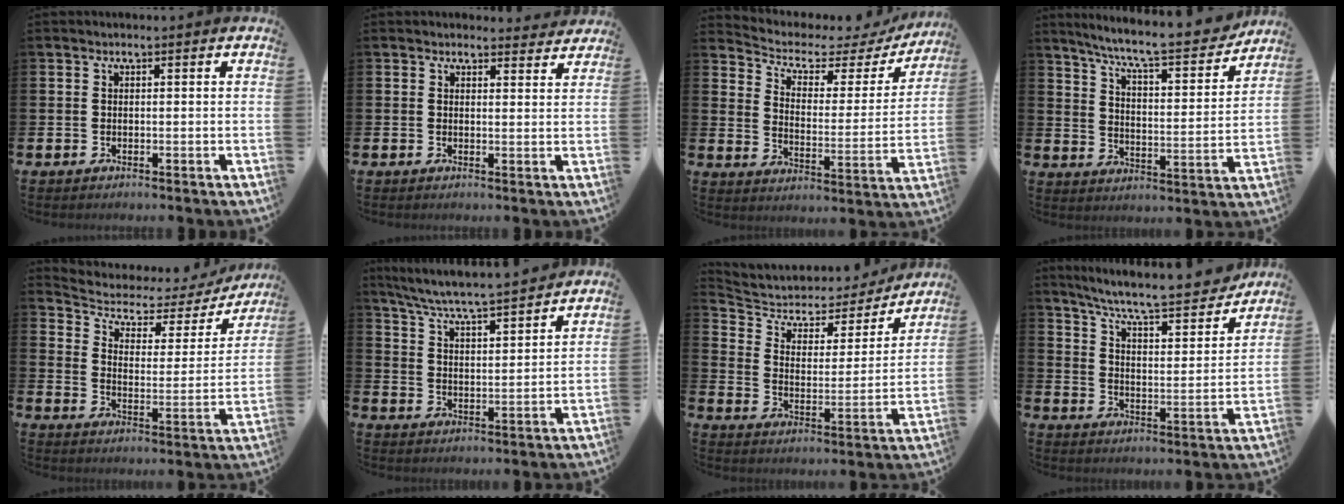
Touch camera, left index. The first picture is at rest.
{"total": 2.3, "force": [2.2, 0.6, 0.0], "torque": [0.003, -0.011, 0.038]}
{"total": 4.3, "force": [3.4, 2.1, 1.4], "torque": [-0.059, -0.026, 0.047]}
{"total": 9.1, "force": [8.3, 0.8, 3.5], "torque": [-0.094, -0.057, 0.141]}
{"total": 4.2, "force": [3.2, 2.2, 1.6], "torque": [-0.060, -0.024, 0.042]}
{"total": 6.5, "force": [6.3, -0.2, 1.7], "torque": [-0.060, -0.050, 0.107]}
{"total": 5.5, "force": [4.5, 2.8, 1.2], "torque": [-0.060, -0.033, 0.072]}
{"total": 8.7, "force": [8.0, 0.9, 3.2], "torque": [-0.089, -0.060, 0.135]}